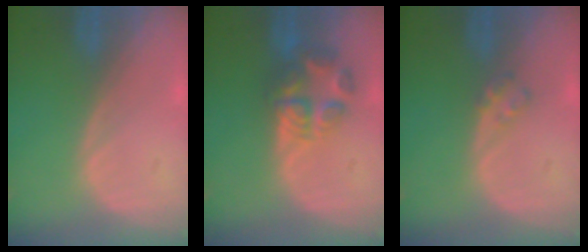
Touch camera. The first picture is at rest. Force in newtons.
{"total": 6.0, "press": 5.9, "slide": 0.7}
{"total": 1.7, "press": 1.7, "slide": 0.3}